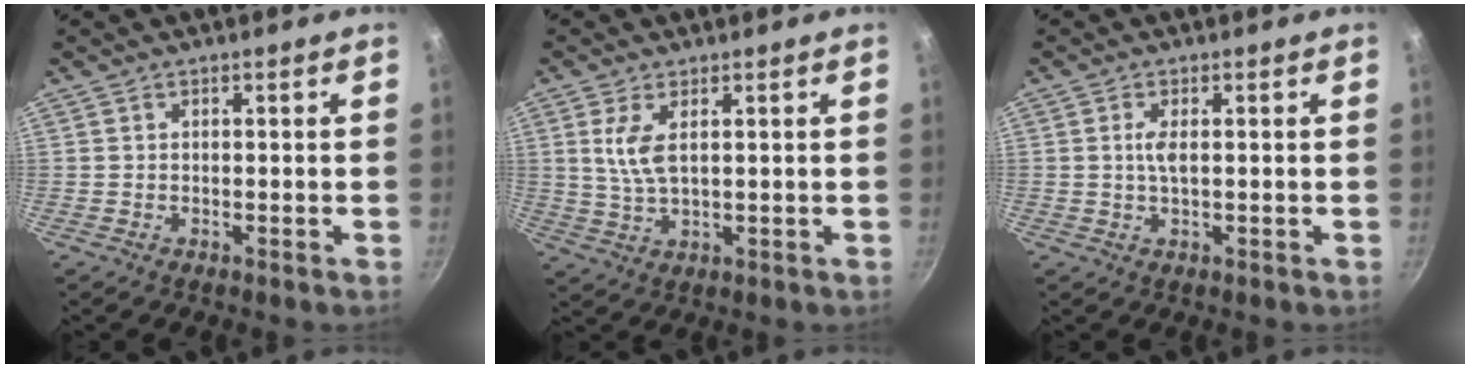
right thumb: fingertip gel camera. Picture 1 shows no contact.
{"total": 5.7, "force": [1.7, 2.5, 4.8], "torque": [-0.096, -0.009, 0.038]}
{"total": 2.4, "force": [0.4, 0.8, 2.3], "torque": [-0.052, 0.002, 0.009]}